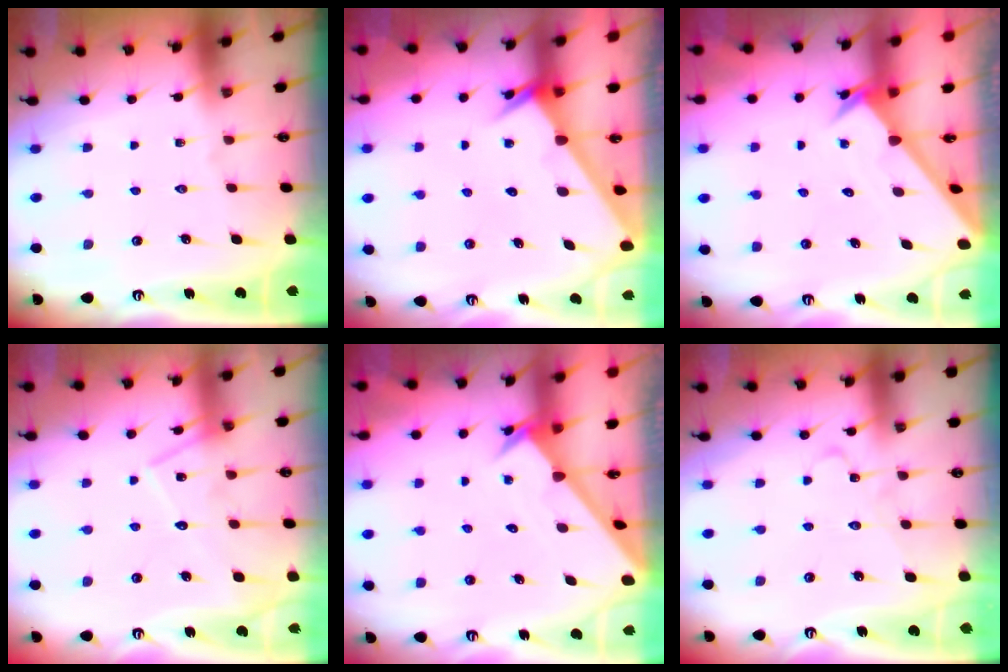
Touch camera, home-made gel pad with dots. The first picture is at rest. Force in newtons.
{"total": 2.3, "press": 2.3, "slide": 0.1}
{"total": 2.2, "press": 2.2, "slide": 0.2}
{"total": 13.8, "press": 13.8, "slide": 0.9}
{"total": 2.2, "press": 2.2, "slide": 0.2}
{"total": 5.0, "press": 5.0, "slide": 0.4}